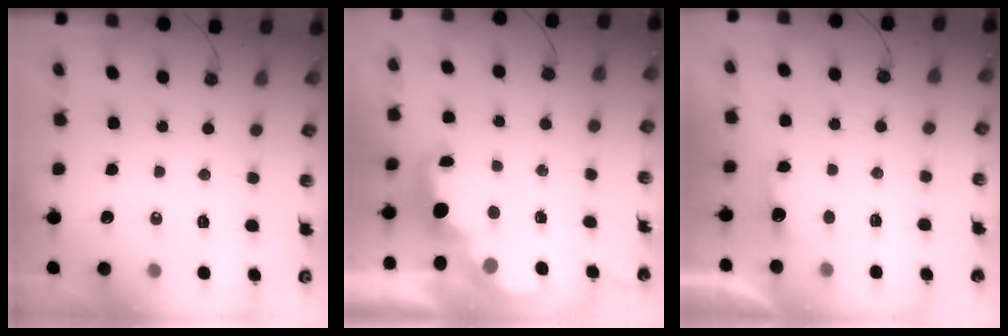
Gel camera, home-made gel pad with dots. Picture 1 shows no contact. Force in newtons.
{"total": 2.8, "press": 2.7, "slide": 0.9}
{"total": 1.1, "press": 0.8, "slide": 0.7}